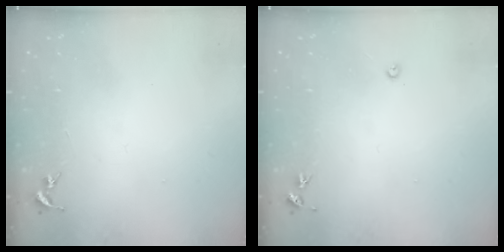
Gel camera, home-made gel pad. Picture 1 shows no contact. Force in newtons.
{"total": 3.0, "press": 3.0, "slide": 0.4}